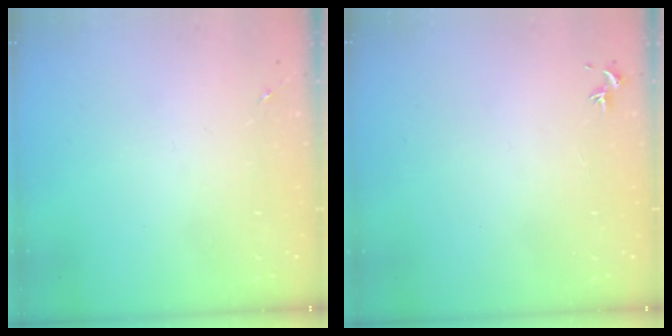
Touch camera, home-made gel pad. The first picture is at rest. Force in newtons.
{"total": 0.7, "press": 0.6, "slide": 0.5}